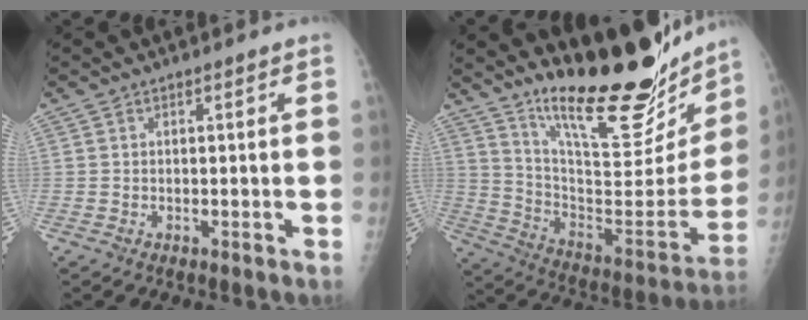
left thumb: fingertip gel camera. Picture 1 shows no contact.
{"total": 28.0, "force": [21.6, 6.9, 16.5], "torque": [-0.214, -0.130, 0.328]}